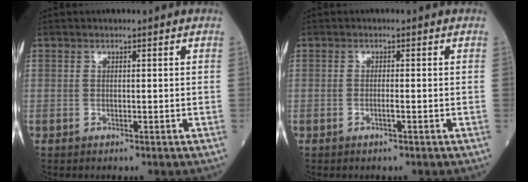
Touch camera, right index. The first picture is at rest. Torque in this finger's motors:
{"motor_torque": [-0.10, 0.12, 0.00, -0.01]}